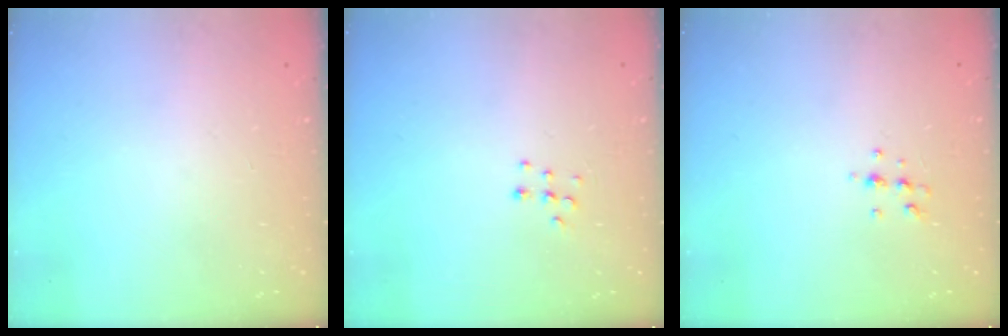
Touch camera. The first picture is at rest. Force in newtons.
{"total": 5.9, "press": 5.9, "slide": 0.4}
{"total": 5.4, "press": 5.3, "slide": 1.1}